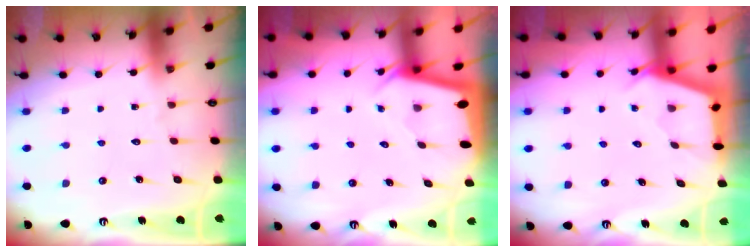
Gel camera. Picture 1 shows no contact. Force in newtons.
{"total": 1.9, "press": 1.9, "slide": 0.1}
{"total": 2.5, "press": 2.5, "slide": 0.3}